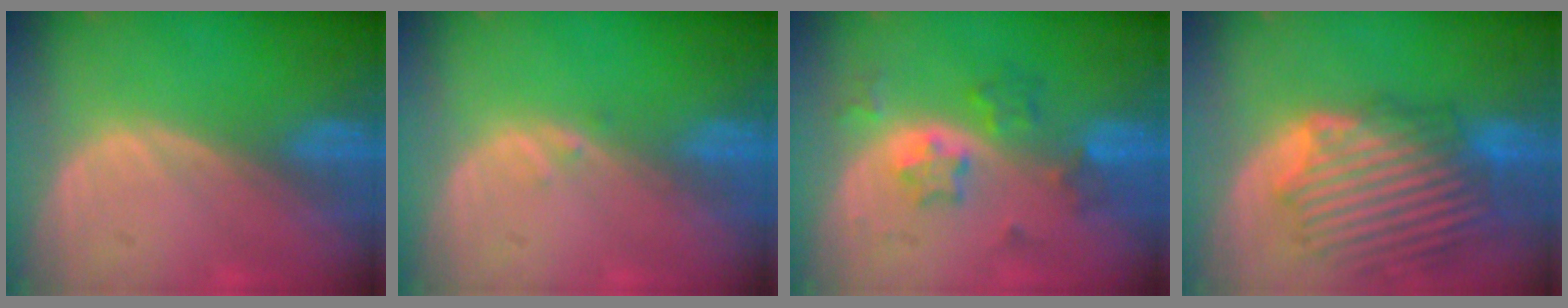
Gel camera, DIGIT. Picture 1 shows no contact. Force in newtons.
{"total": 0.6, "press": 0.6, "slide": 0.1}
{"total": 5.7, "press": 5.3, "slide": 2.3}
{"total": 10.3, "press": 10.0, "slide": 2.3}